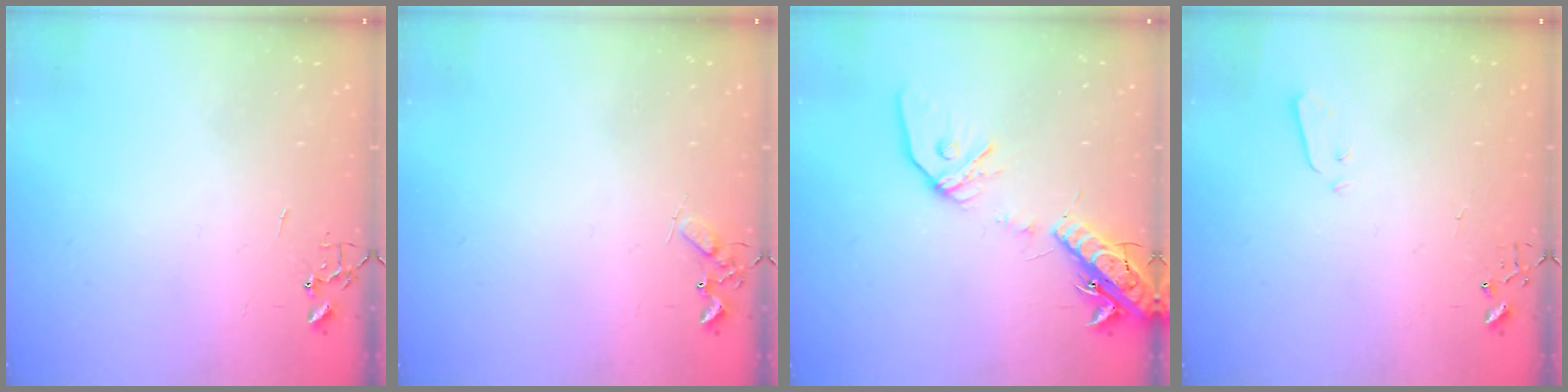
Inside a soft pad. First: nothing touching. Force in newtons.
{"total": 4.6, "press": 4.6, "slide": 0.6}
{"total": 15.6, "press": 15.3, "slide": 3.2}
{"total": 3.0, "press": 3.0, "slide": 0.3}